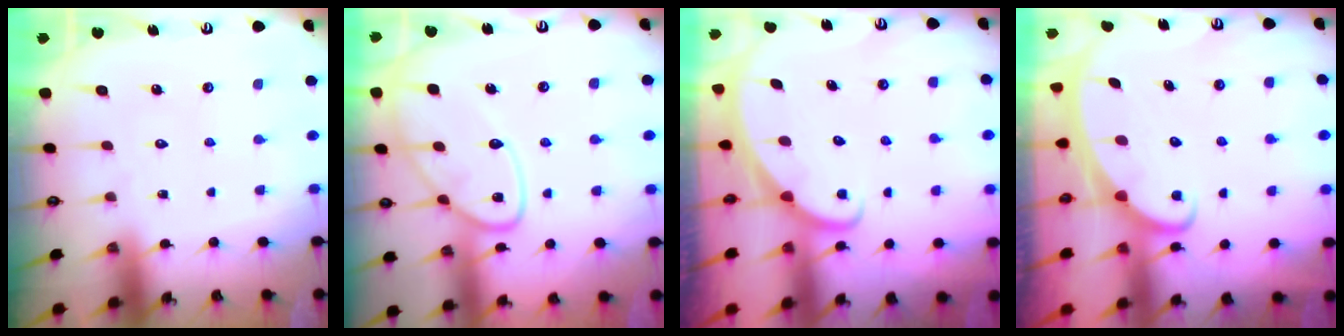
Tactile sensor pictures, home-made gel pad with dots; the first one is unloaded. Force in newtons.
{"total": 13.5, "press": 13.4, "slide": 1.2}
{"total": 1.9, "press": 1.9, "slide": 0.0}
{"total": 2.7, "press": 2.7, "slide": 0.4}